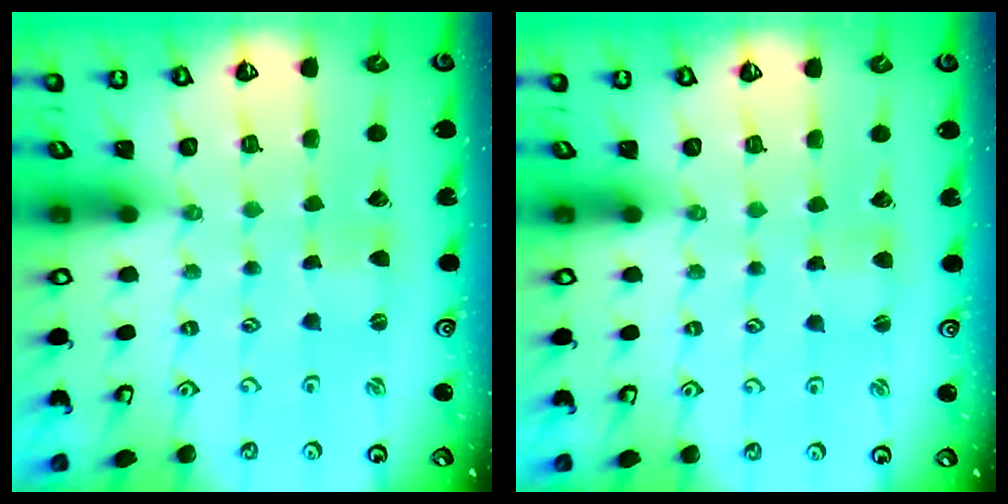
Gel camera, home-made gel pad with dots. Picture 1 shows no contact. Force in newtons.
{"total": 2.4, "press": 2.4, "slide": 0.3}